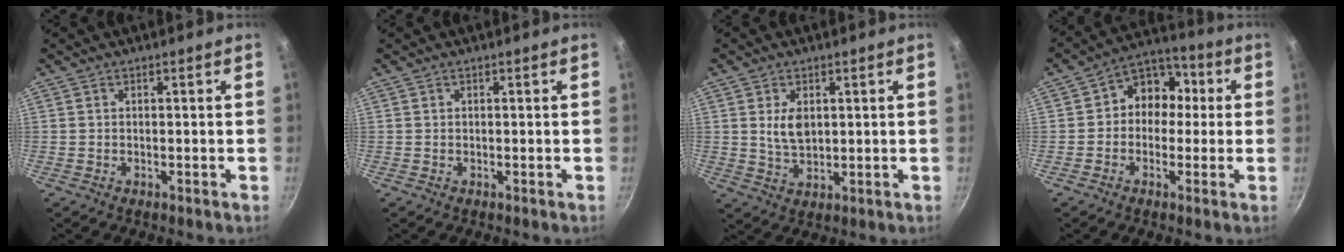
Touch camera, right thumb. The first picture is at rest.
{"total": 0.0}
{"total": 5.1, "force": [1.3, 3.1, 3.9], "torque": [-0.062, -0.014, 0.029]}
{"total": 9.3, "force": [0.3, 7.8, 5.0], "torque": [-0.020, 0.028, -0.019]}